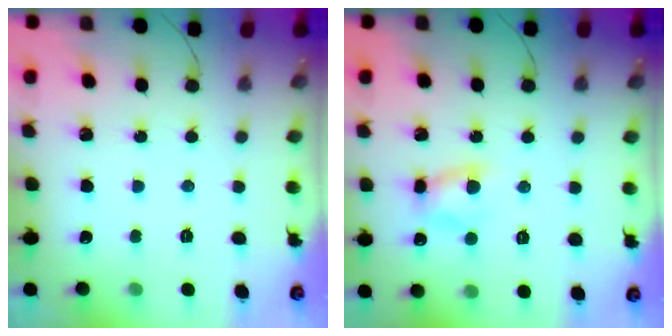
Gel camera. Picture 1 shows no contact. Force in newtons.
{"total": 5.1, "press": 5.1, "slide": 0.2}